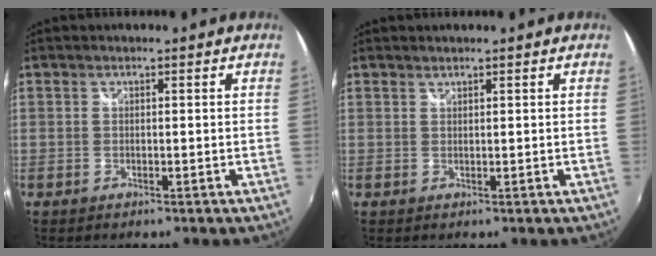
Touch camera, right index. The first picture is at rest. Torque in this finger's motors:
{"motor_torque": [-0.08, 0.07, -0.03, -0.01]}